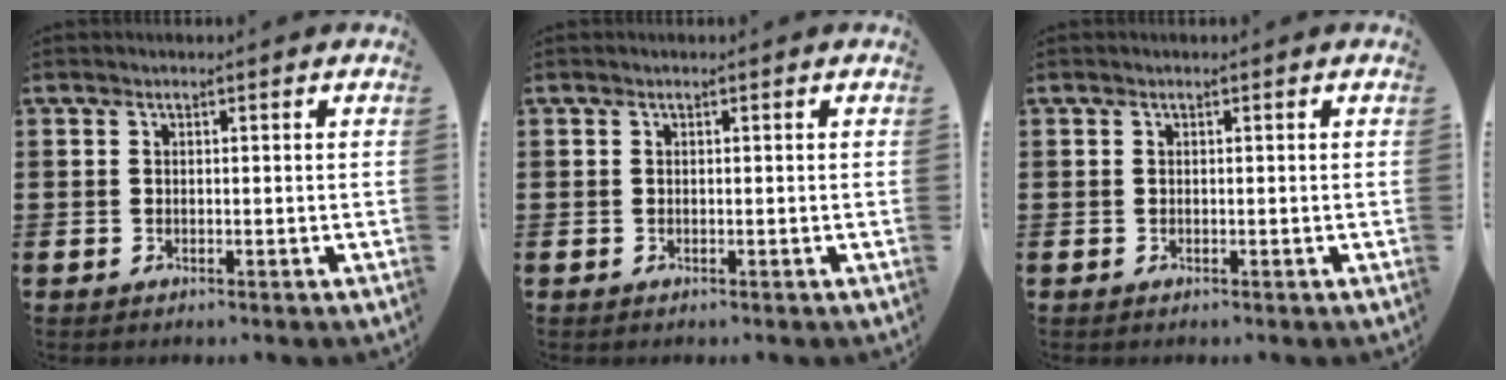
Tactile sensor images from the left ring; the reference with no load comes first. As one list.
[{"total": 0.0}, {"total": 0.0}]